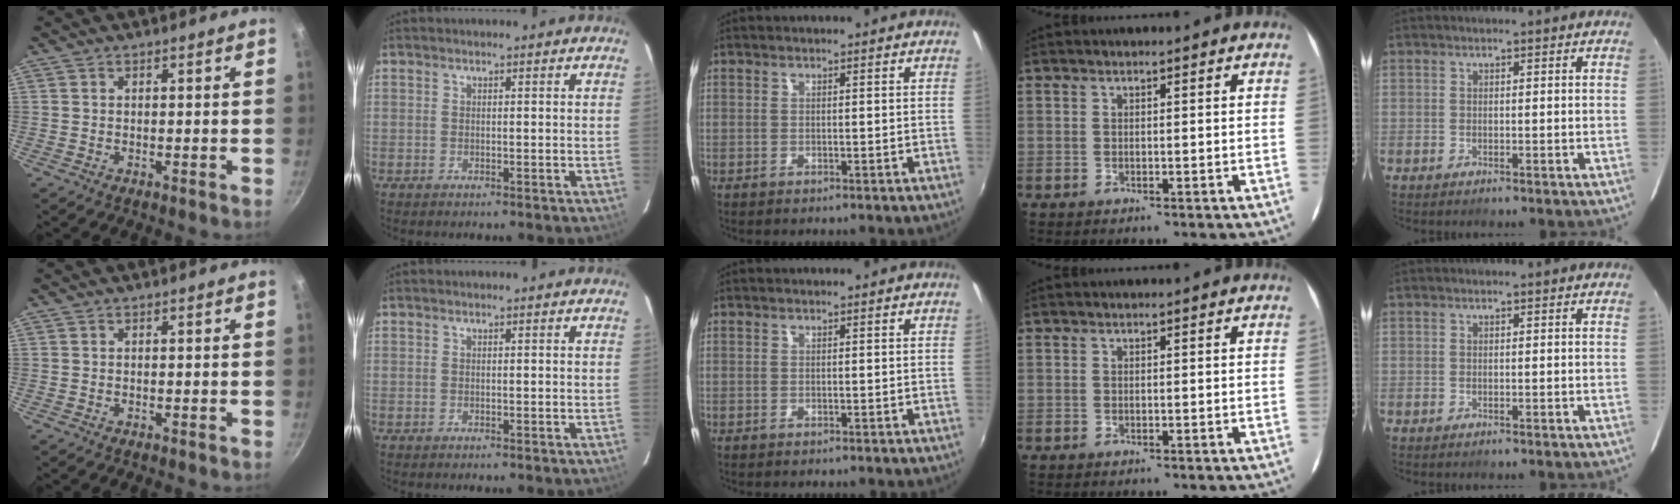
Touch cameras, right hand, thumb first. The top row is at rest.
{}